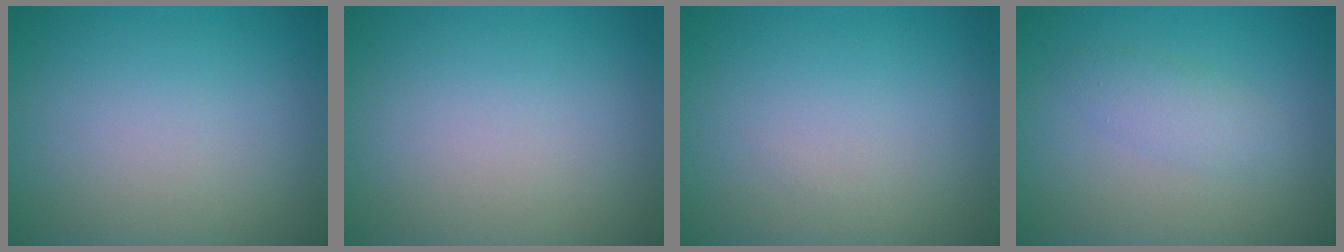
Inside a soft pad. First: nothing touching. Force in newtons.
{"total": 0.0}
{"total": 0.0}
{"total": 2.0, "press": 2.0, "slide": 0.1}